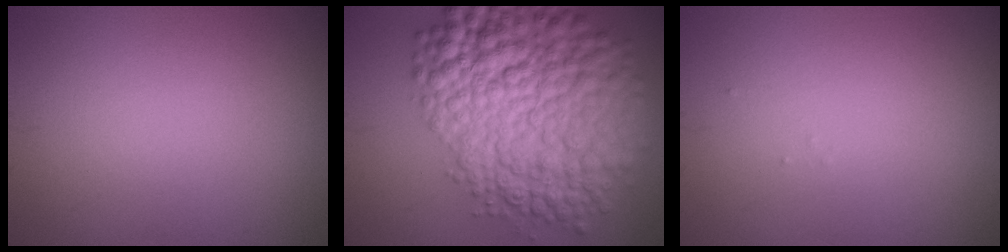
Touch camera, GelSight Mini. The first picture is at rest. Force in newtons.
{"total": 12.9, "press": 12.9, "slide": 0.4}
{"total": 0.0}